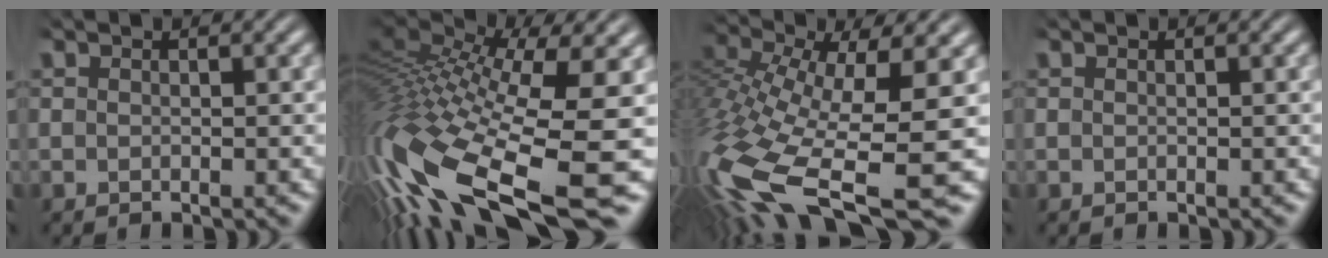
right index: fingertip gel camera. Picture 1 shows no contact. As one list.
[{"total": 12.1, "force": [-3.9, 5.7, 10.0], "torque": [-0.226, -0.052, -0.039]}, {"total": 10.3, "force": [-5.0, 4.6, 7.8], "torque": [-0.188, -0.069, -0.045]}, {"total": 0.0}]